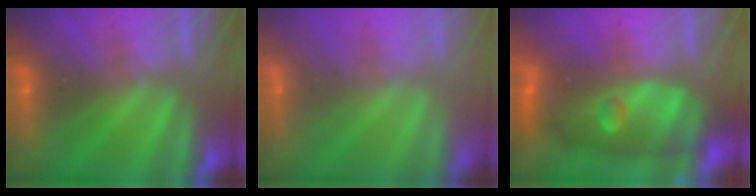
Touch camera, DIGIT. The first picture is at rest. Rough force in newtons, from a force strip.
{"total": 2.2}
{"total": 7.4}